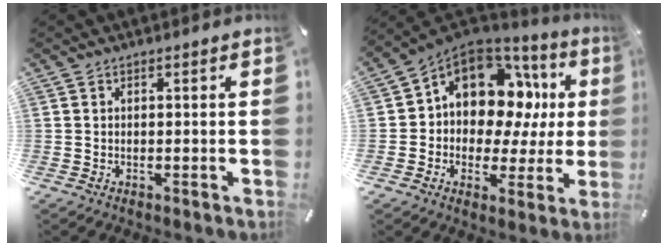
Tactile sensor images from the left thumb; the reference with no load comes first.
{"total": 12.6, "force": [4.8, 9.3, 7.0], "torque": [-0.113, -0.042, 0.086]}